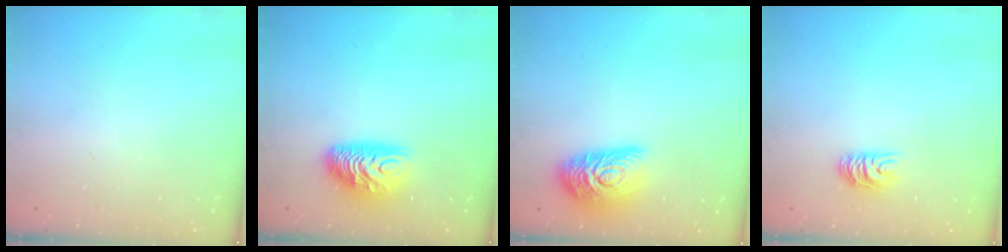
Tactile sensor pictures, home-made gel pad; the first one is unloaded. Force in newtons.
{"total": 11.4, "press": 11.3, "slide": 0.9}
{"total": 15.8, "press": 15.7, "slide": 0.8}
{"total": 6.2, "press": 6.2, "slide": 0.4}